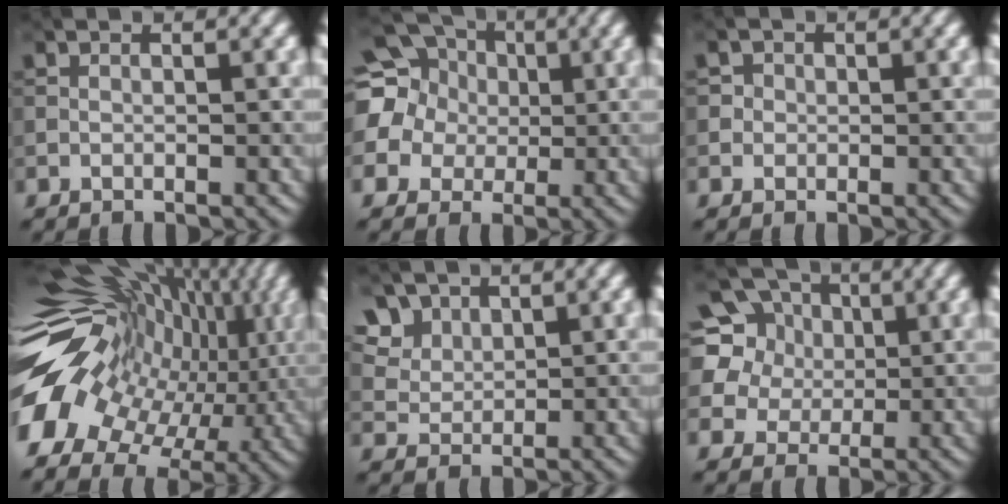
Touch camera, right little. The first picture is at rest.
{"total": 13.1, "force": [1.9, 12.2, 4.6], "torque": [-0.144, 0.012, -0.002]}
{"total": 0.9, "force": [0.0, 0.9, -0.1], "torque": [0.011, 0.000, -0.004]}
{"total": 16.6, "force": [-0.1, 11.2, 12.2], "torque": [-0.204, -0.008, 0.016]}
{"total": 4.6, "force": [2.6, 3.4, 1.5], "torque": [-0.042, 0.004, 0.059]}
{"total": 9.9, "force": [3.3, 8.7, 3.3], "torque": [-0.097, 0.039, 0.043]}